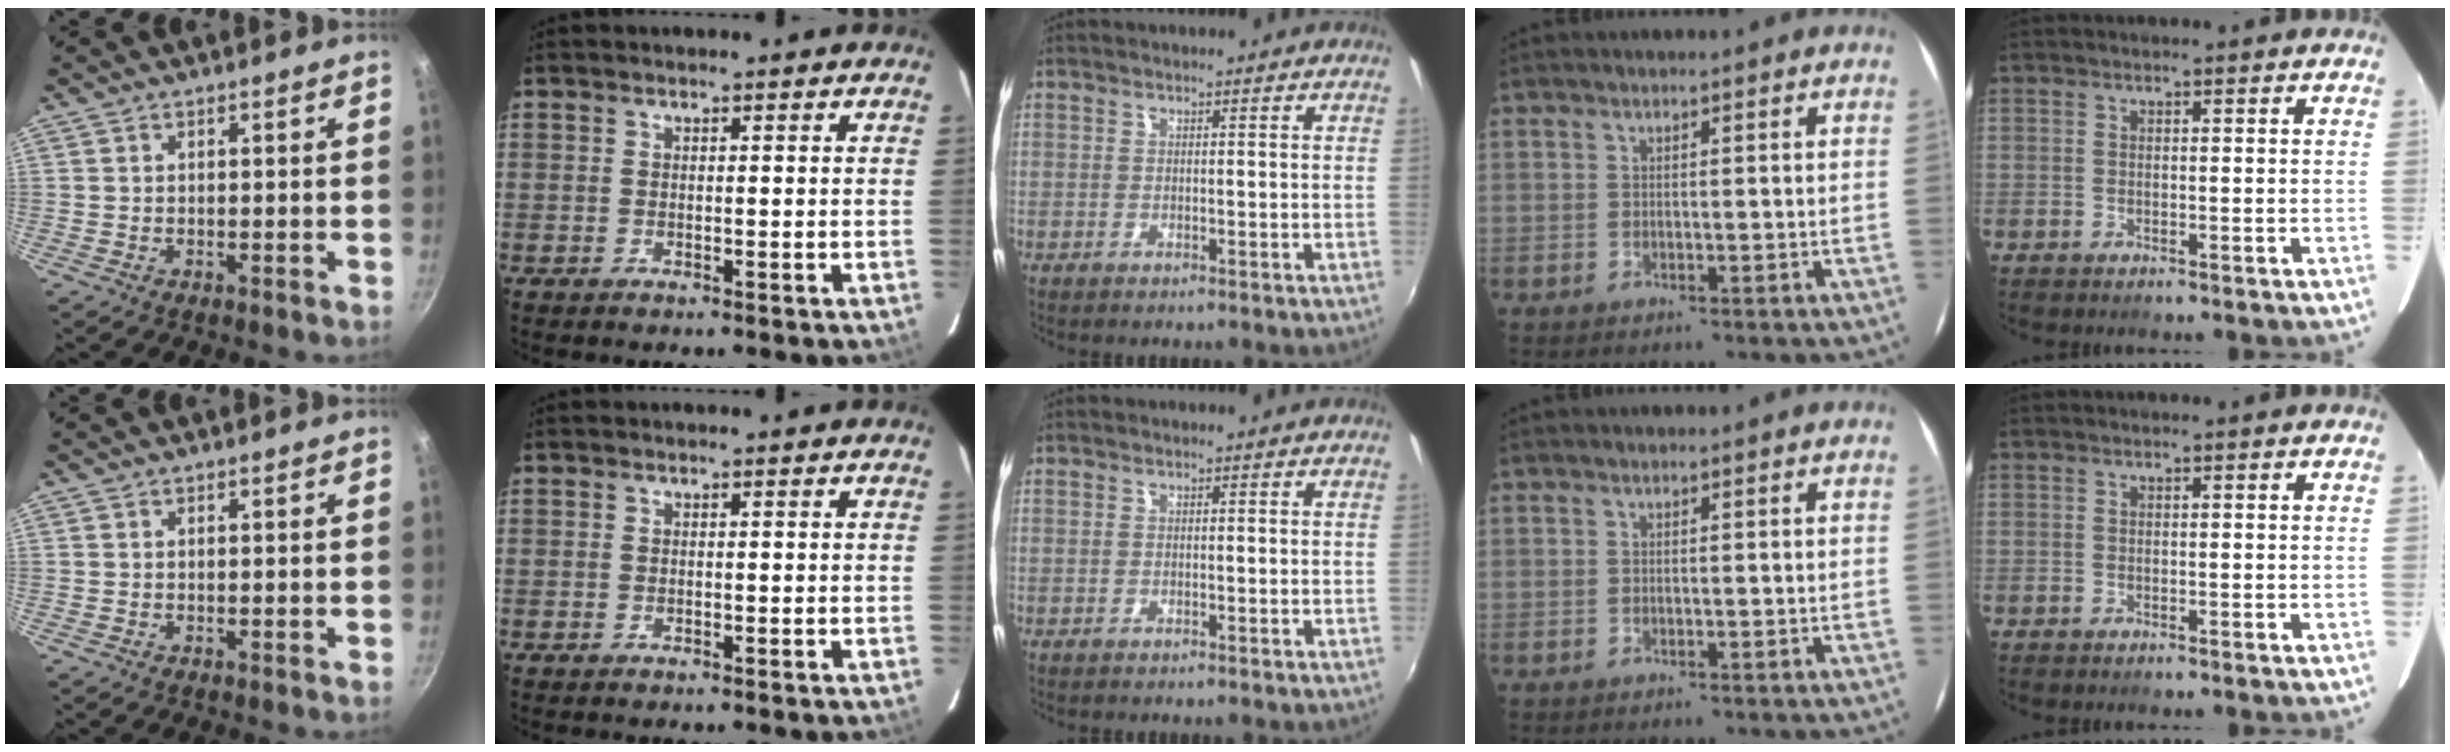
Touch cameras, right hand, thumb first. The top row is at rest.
{}